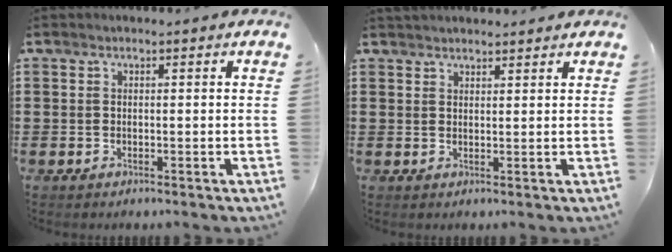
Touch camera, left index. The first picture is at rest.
{"total": 1.8, "force": [1.8, 0.3, 0.0], "torque": [-0.004, 0.002, 0.036]}